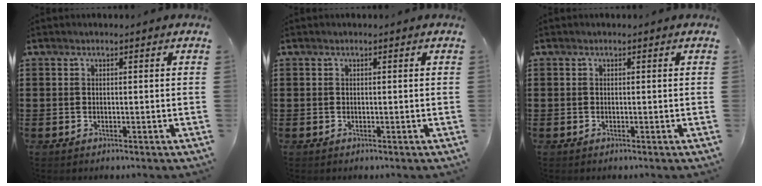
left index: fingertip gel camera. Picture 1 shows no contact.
{"total": 0.0}
{"total": 0.0}